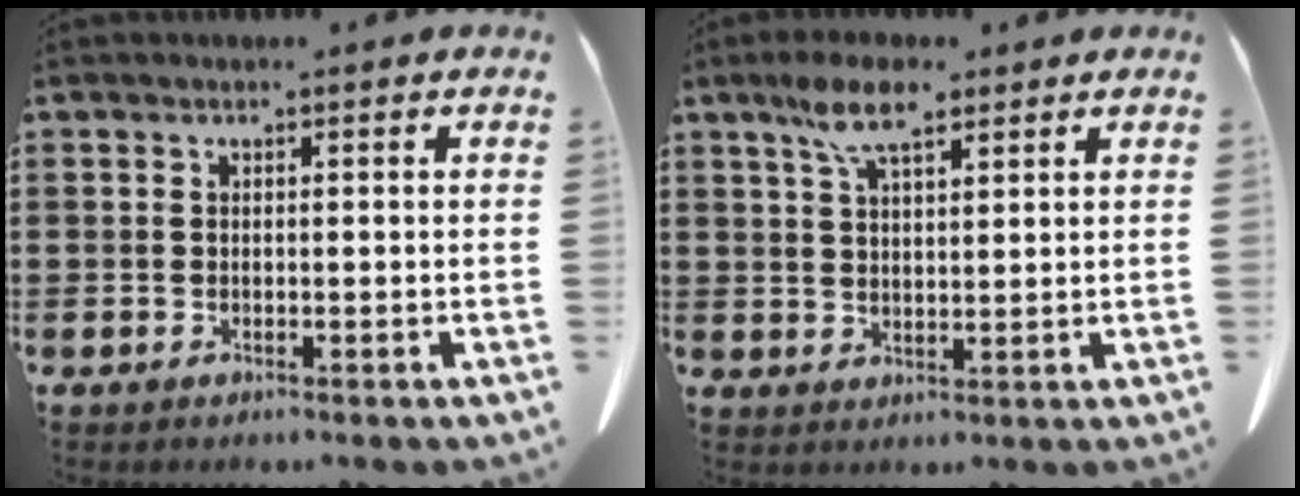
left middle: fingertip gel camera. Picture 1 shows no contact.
{"total": 7.0, "force": [4.3, 2.3, 5.1], "torque": [-0.109, 0.005, 0.077]}